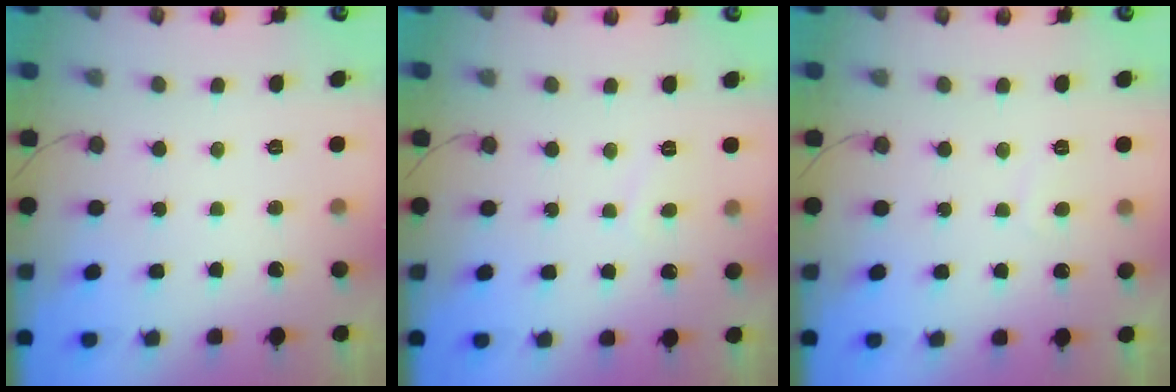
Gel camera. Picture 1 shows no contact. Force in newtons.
{"total": 3.7, "press": 3.7, "slide": 0.4}
{"total": 0.0}